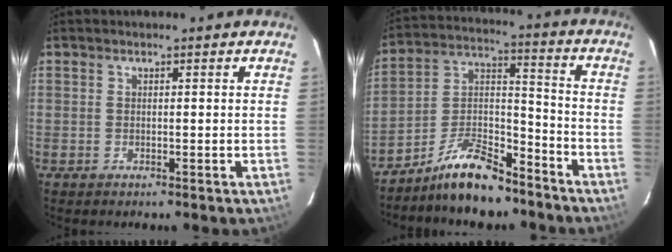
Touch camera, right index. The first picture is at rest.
{"total": 13.4, "force": [-10.2, 4.8, 7.3], "torque": [-0.146, 0.030, -0.182]}